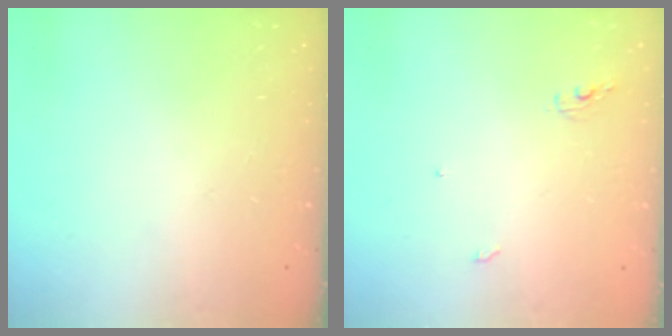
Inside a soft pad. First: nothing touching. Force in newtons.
{"total": 3.4, "press": 3.4, "slide": 0.0}